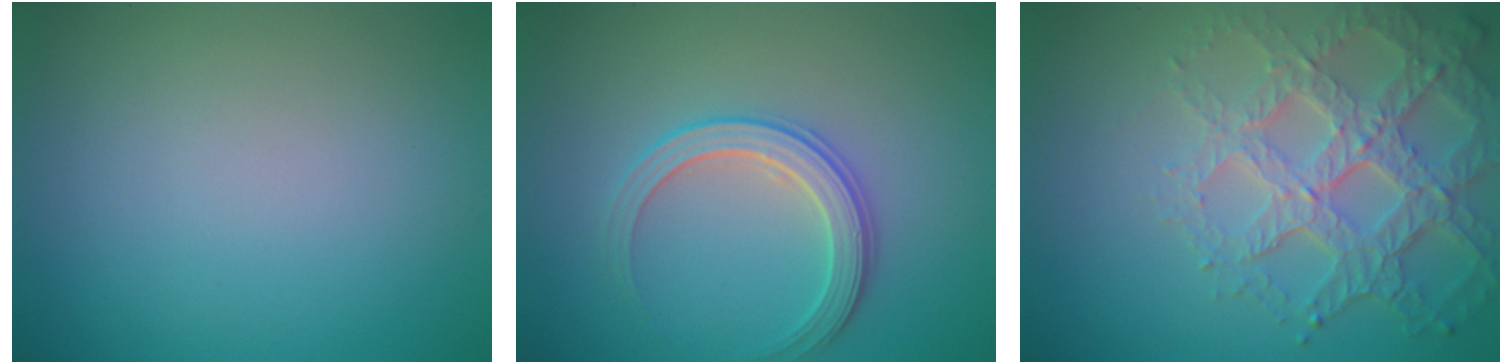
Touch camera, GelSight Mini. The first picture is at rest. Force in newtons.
{"total": 3.0, "press": 2.9, "slide": 0.3}
{"total": 6.5, "press": 4.9, "slide": 4.3}